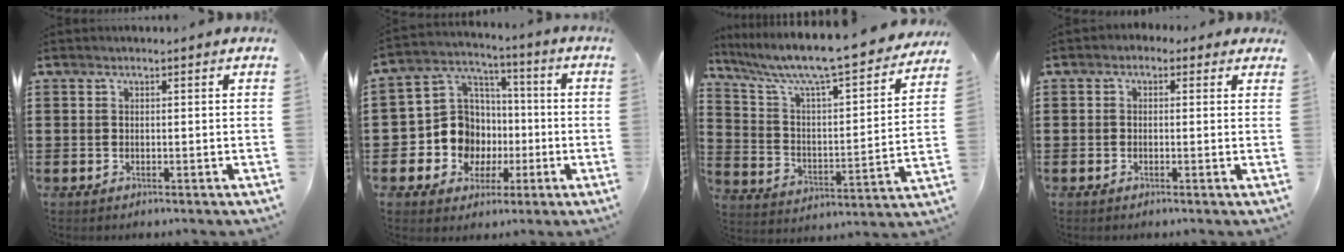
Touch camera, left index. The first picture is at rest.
{"total": 10.8, "force": [-1.7, 10.0, 3.5], "torque": [-0.118, 0.013, -0.024]}
{"total": 9.0, "force": [7.9, 0.4, 4.3], "torque": [-0.117, -0.061, 0.127]}
{"total": 1.3, "force": [-0.2, 1.2, 0.5], "torque": [-0.012, 0.007, -0.006]}